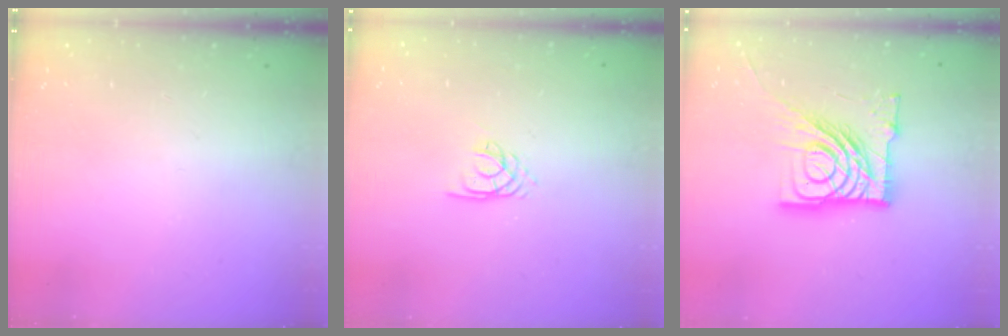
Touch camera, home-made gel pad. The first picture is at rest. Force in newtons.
{"total": 1.9, "press": 1.8, "slide": 0.3}
{"total": 18.2, "press": 18.1, "slide": 2.1}